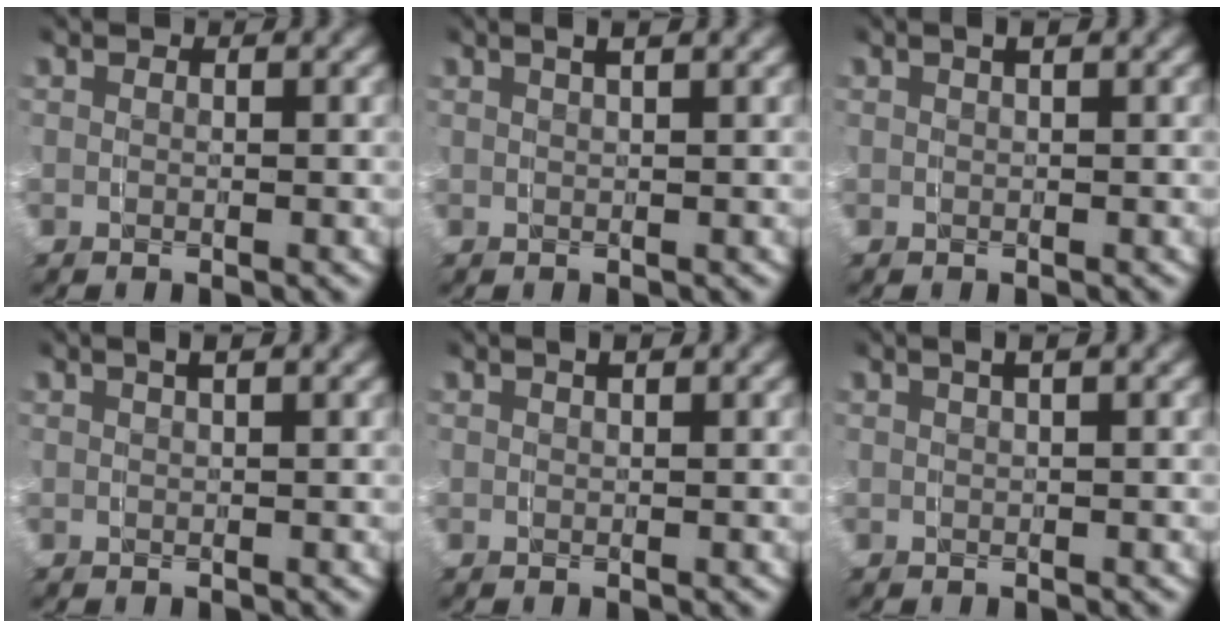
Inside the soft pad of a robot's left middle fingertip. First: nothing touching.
{"total": 2.6, "force": [1.7, 0.5, 1.9], "torque": [-0.023, 0.016, 0.021]}
{"total": 1.0, "force": [0.6, 0.1, 0.8], "torque": [-0.009, 0.012, 0.006]}
{"total": 1.9, "force": [1.2, 0.3, 1.4], "torque": [-0.017, 0.015, 0.013]}
{"total": 0.8, "force": [0.6, 0.1, 0.5], "torque": [-0.008, 0.007, 0.007]}
{"total": 2.1, "force": [1.2, 0.5, 1.7], "torque": [-0.017, 0.017, 0.012]}